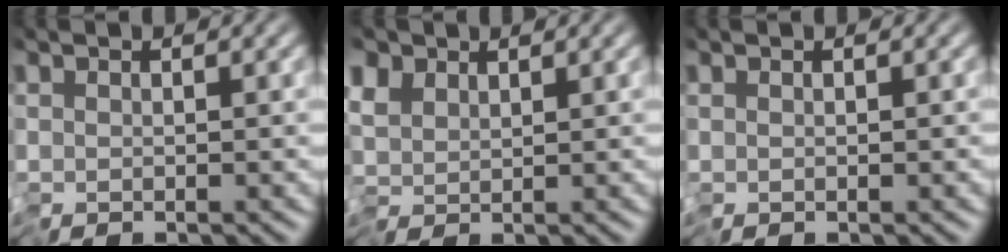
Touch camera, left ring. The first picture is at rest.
{"total": 1.7, "force": [0.6, 1.3, 0.9], "torque": [-0.018, 0.002, 0.006]}
{"total": 0.0}